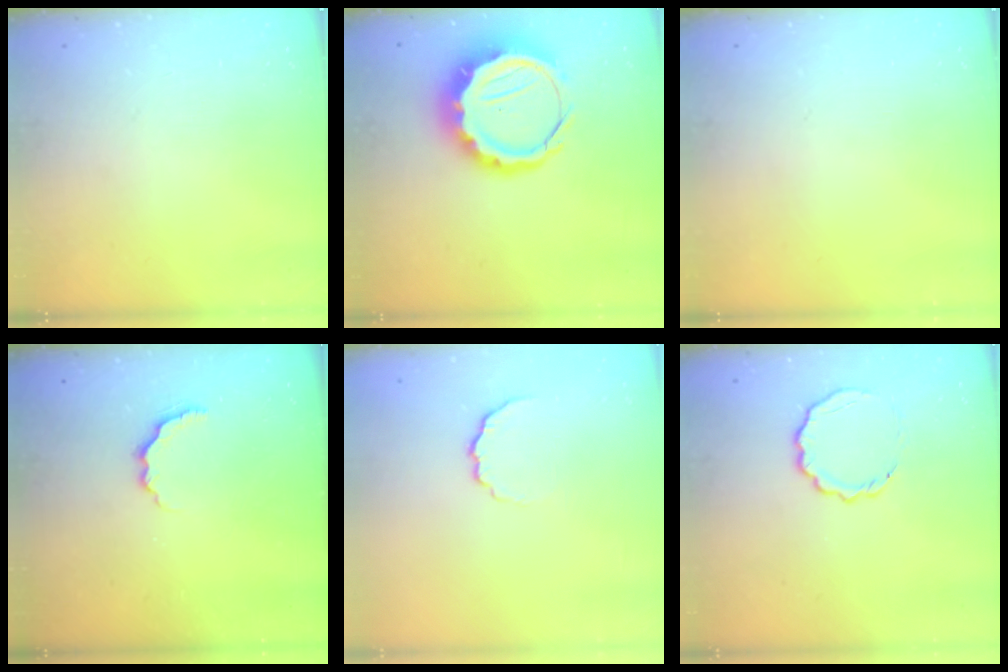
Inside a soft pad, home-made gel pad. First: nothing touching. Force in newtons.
{"total": 11.4, "press": 11.1, "slide": 2.7}
{"total": 0.0}
{"total": 3.4, "press": 3.3, "slide": 0.7}
{"total": 4.3, "press": 4.2, "slide": 1.0}
{"total": 6.7, "press": 6.5, "slide": 1.7}